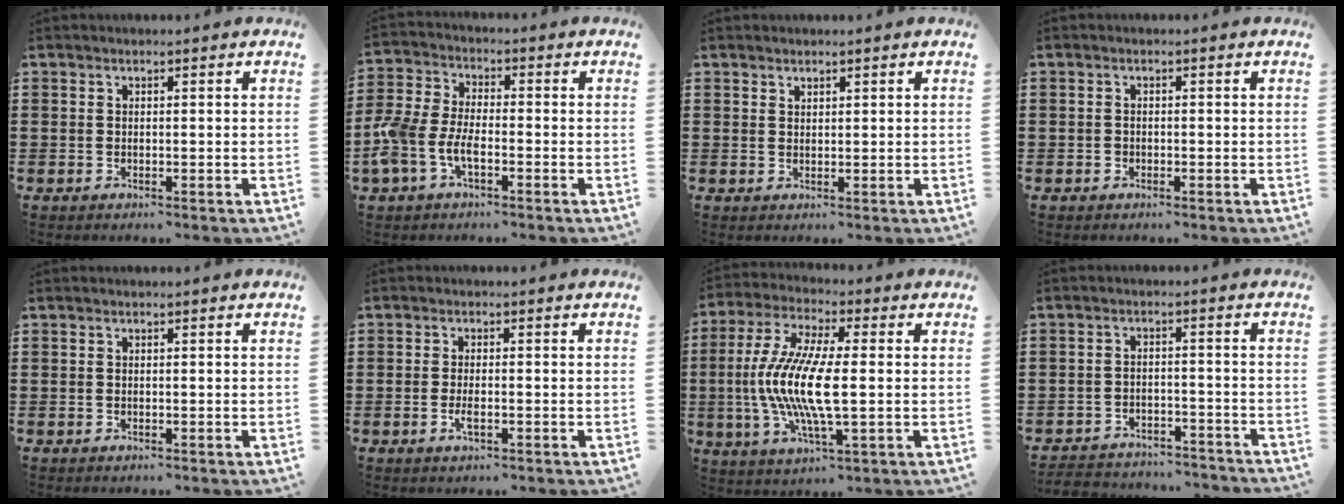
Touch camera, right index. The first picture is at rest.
{"total": 5.9, "force": [-2.7, 3.0, 4.3], "torque": [-0.119, -0.005, -0.060]}
{"total": 1.2, "force": [1.1, 0.5, -0.1], "torque": [-0.001, 0.002, 0.021]}
{"total": 0.7, "force": [-0.4, 0.5, 0.2], "torque": [-0.005, 0.003, -0.008]}
{"total": 0.0}
{"total": 2.1, "force": [-0.6, 0.6, 1.9], "torque": [-0.041, -0.004, -0.013]}
{"total": 11.5, "force": [-1.0, 3.4, 11.0], "torque": [-0.246, -0.015, -0.026]}
{"total": 3.5, "force": [-3.5, 0.4, 0.0], "torque": [-0.006, 0.000, -0.074]}